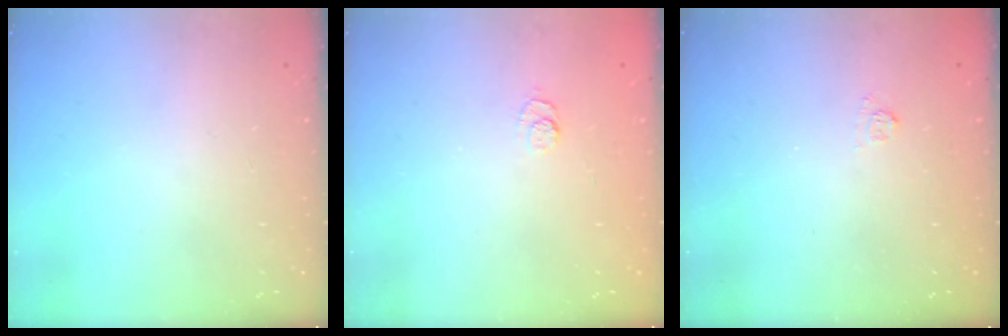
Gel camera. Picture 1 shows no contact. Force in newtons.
{"total": 2.4, "press": 2.0, "slide": 1.4}
{"total": 2.2, "press": 2.1, "slide": 0.9}